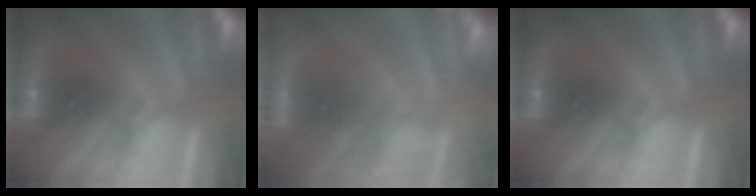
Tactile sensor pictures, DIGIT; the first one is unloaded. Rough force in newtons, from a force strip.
{"total": 6.9}
{"total": 0.0}